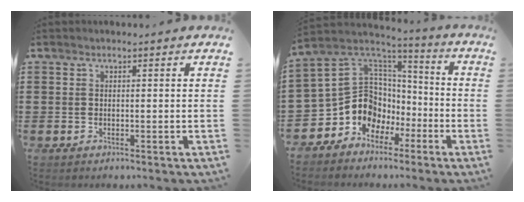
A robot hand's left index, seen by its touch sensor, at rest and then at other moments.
{"total": 10.7, "force": [-3.3, 9.6, 3.2], "torque": [-0.111, -0.011, -0.057]}